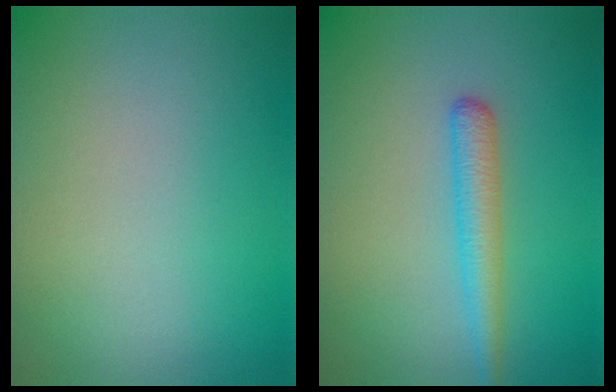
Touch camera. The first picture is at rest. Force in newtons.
{"total": 2.5, "press": 2.5, "slide": 0.1}